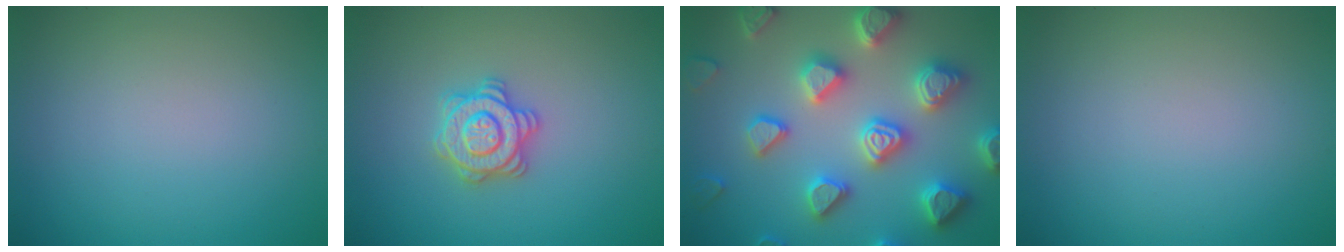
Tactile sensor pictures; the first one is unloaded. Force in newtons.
{"total": 3.3, "press": 3.3, "slide": 0.6}
{"total": 7.4, "press": 7.2, "slide": 1.6}
{"total": 0.0}